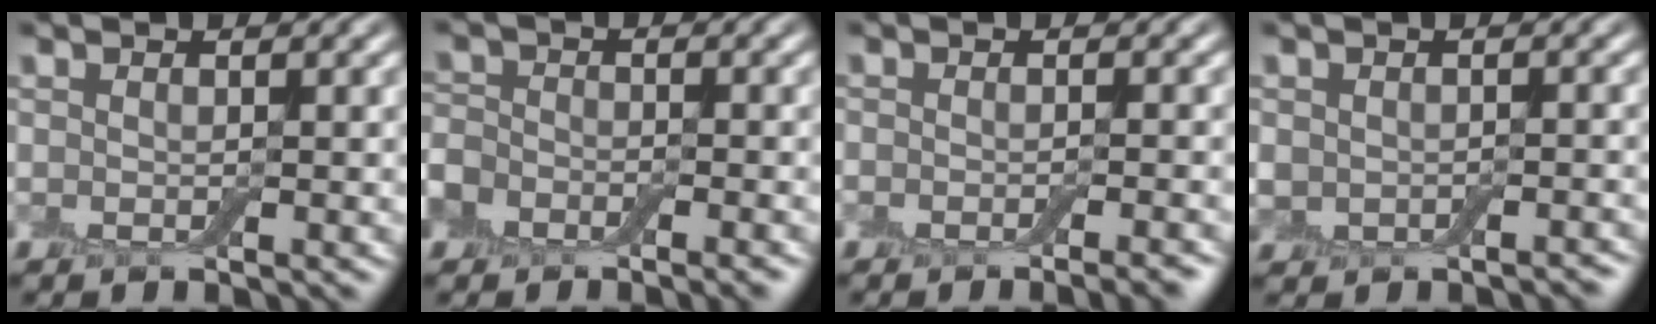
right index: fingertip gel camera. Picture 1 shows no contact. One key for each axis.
{"total": 5.8, "fx": -4.1, "fy": 3.5, "fz": 2.2, "tx": -0.022, "ty": -0.007, "tz": -0.071}
{"total": 3.2, "fx": -2.3, "fy": 0.7, "fz": 2.1, "tx": -0.023, "ty": 0.001, "tz": -0.029}
{"total": 2.9, "fx": -1.0, "fy": 2.5, "fz": 1.2, "tx": -0.009, "ty": -0.014, "tz": -0.016}